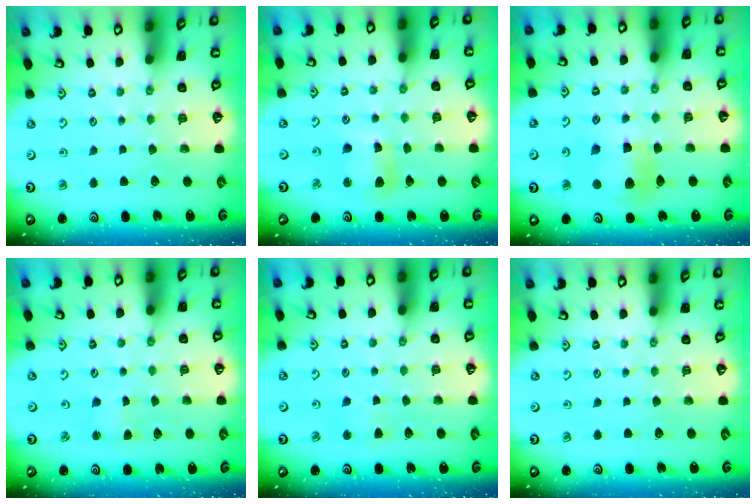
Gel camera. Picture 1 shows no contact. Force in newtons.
{"total": 9.2, "press": 9.2, "slide": 1.0}
{"total": 8.9, "press": 8.8, "slide": 1.5}
{"total": 1.9, "press": 1.8, "slide": 0.4}
{"total": 2.5, "press": 2.5, "slide": 0.5}
{"total": 0.0}